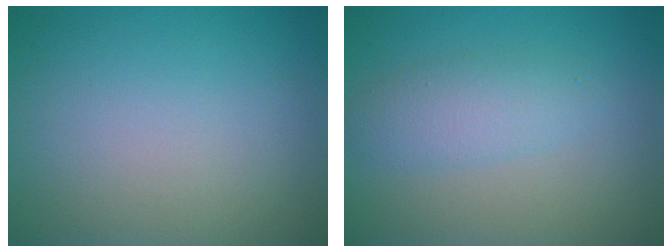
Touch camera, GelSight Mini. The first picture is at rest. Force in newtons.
{"total": 2.8, "press": 2.8, "slide": 0.2}